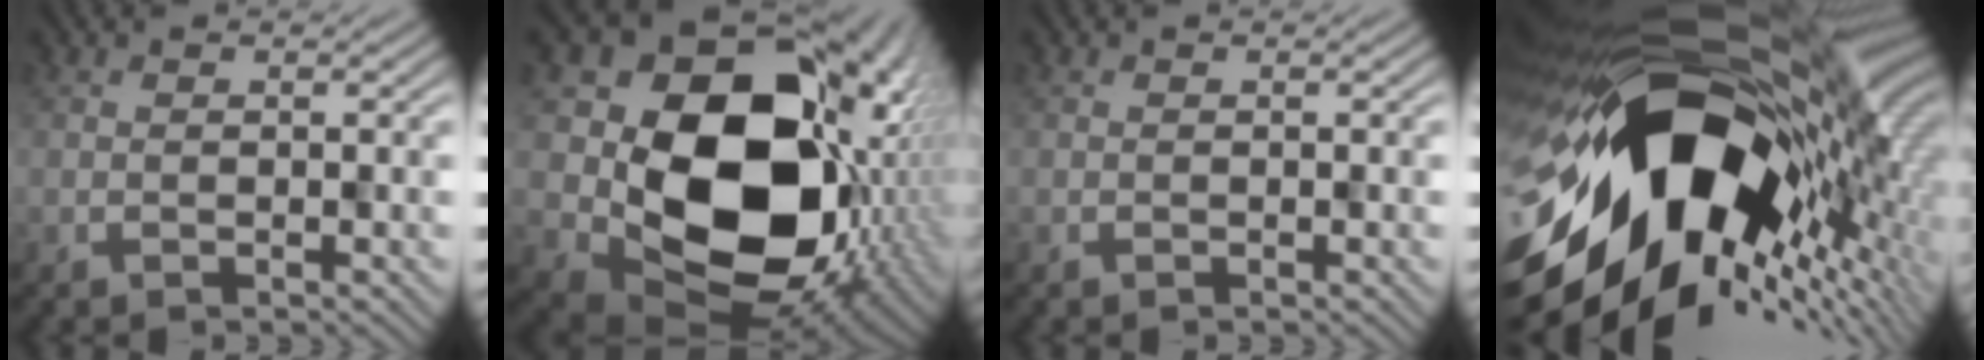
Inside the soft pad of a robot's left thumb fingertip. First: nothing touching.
{"total": 19.6, "force": [1.6, 15.5, 11.8], "torque": [-0.209, -0.076, 0.076]}
{"total": 0.0}
{"total": 20.0, "force": [-3.6, 12.8, 14.9], "torque": [-0.292, -0.040, -0.056]}